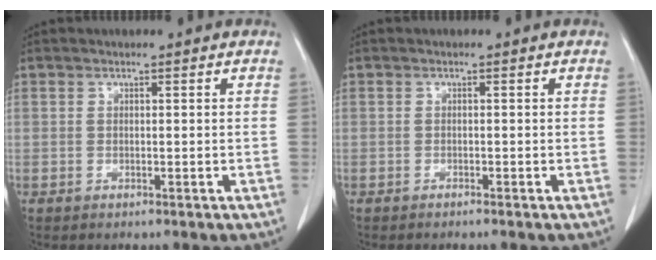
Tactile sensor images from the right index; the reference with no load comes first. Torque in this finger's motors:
{"motor_torque": [-0.06, 0.02, -0.04, 0.00]}